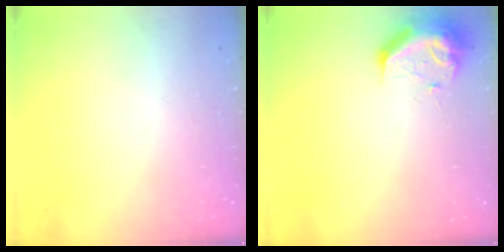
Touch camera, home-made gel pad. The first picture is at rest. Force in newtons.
{"total": 11.1, "press": 11.0, "slide": 1.2}